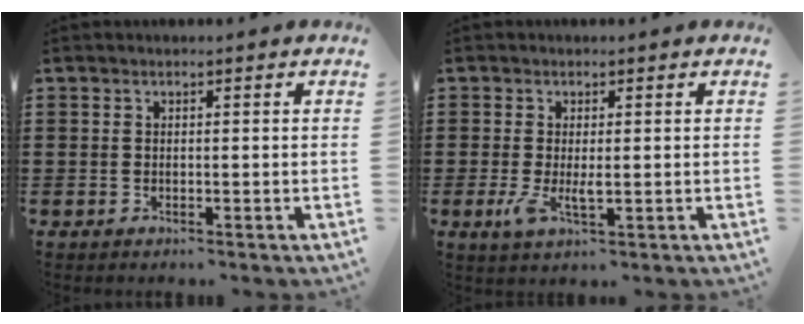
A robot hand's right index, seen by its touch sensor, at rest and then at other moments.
{"total": 3.2, "force": [-0.4, 1.1, 3.0], "torque": [-0.068, -0.006, -0.010]}